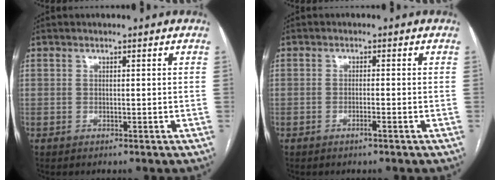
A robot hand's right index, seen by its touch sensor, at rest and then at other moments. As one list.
[{"total": 1.4, "force": [-0.9, -0.2, 1.1], "torque": [-0.019, -0.002, -0.019]}]